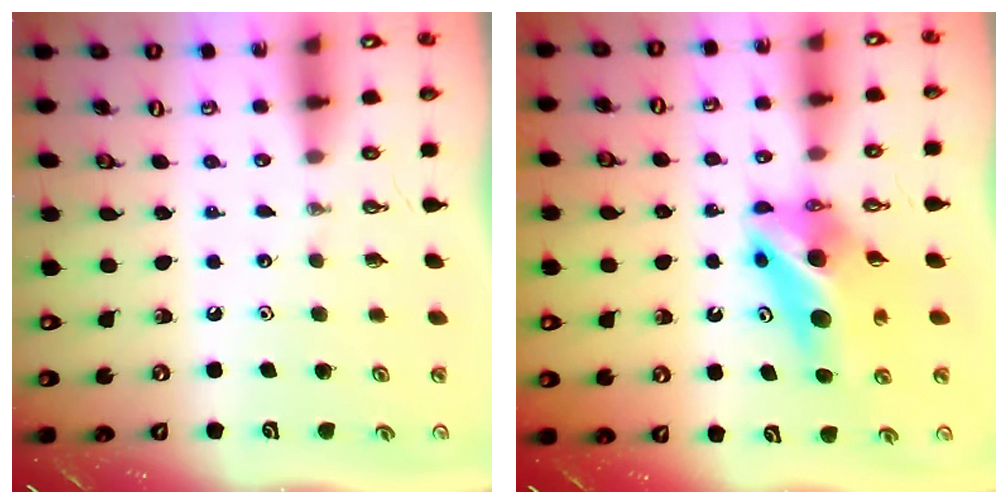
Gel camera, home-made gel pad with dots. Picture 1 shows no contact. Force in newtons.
{"total": 11.4, "press": 11.4, "slide": 1.0}